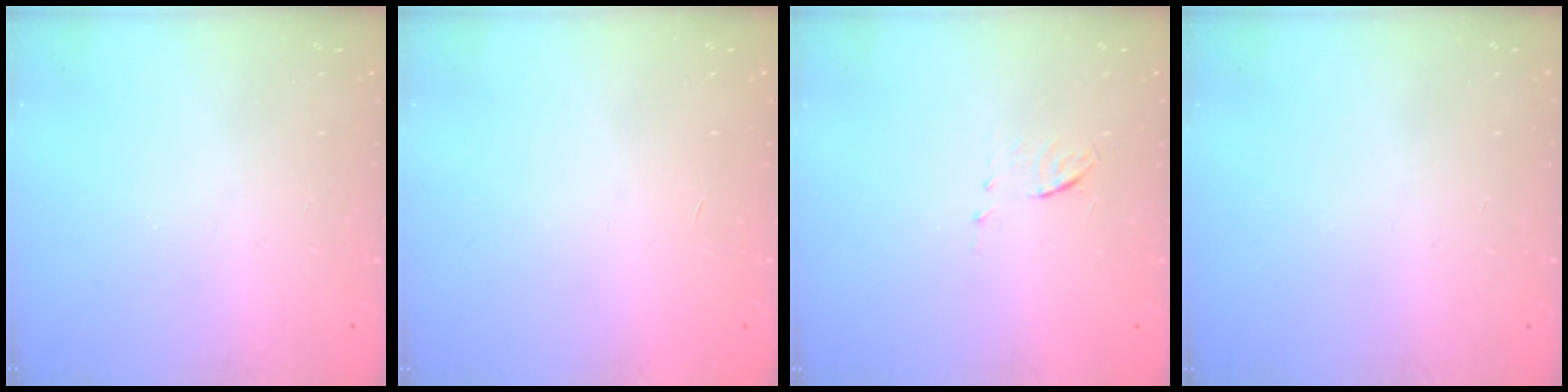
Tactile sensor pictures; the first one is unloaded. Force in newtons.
{"total": 1.7, "press": 1.7, "slide": 0.1}
{"total": 4.2, "press": 4.1, "slide": 0.9}
{"total": 0.0}